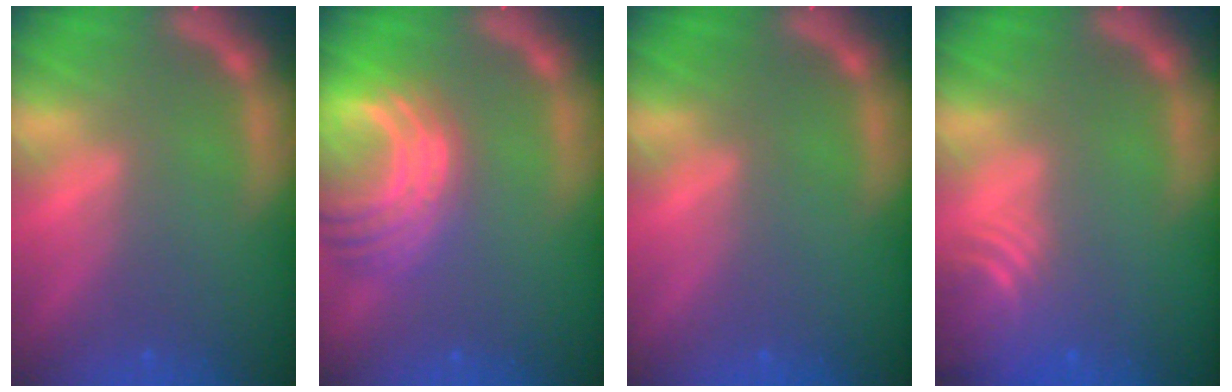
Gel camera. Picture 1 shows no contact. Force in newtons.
{"total": 9.0}
{"total": 0.0}
{"total": 5.1}